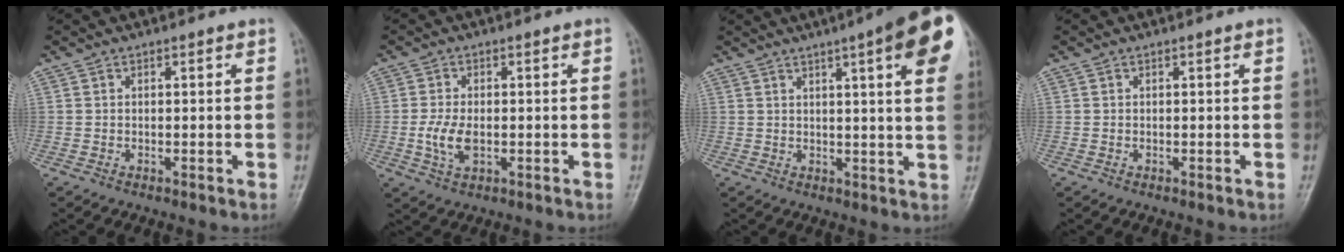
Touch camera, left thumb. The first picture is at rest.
{"total": 5.0, "force": [-0.7, 2.8, 4.1], "torque": [-0.090, -0.002, -0.014]}
{"total": 16.0, "force": [7.2, 2.7, 14.0], "torque": [-0.167, -0.011, 0.081]}
{"total": 0.0}